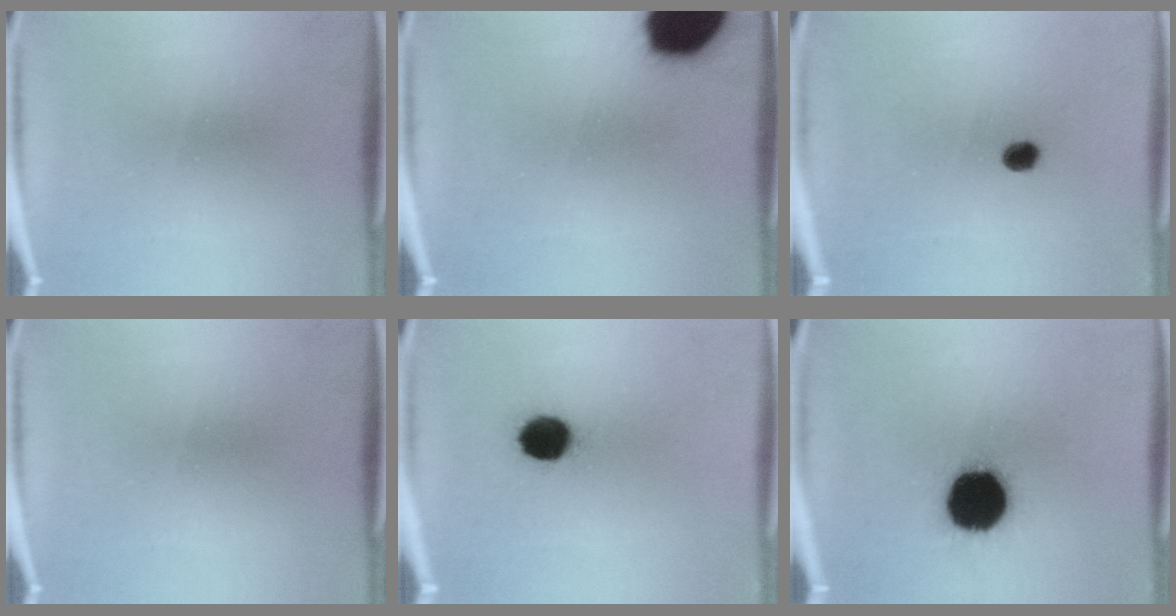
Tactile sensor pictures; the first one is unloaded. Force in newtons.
{"total": 18.6}
{"total": 2.7}
{"total": 0.0}
{"total": 9.5}
{"total": 19.6}